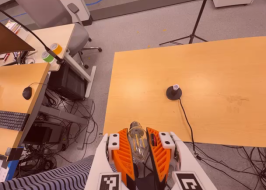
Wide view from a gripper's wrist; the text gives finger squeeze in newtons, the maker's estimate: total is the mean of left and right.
{"total": 21.2, "left": 23.6, "right": 18.8}